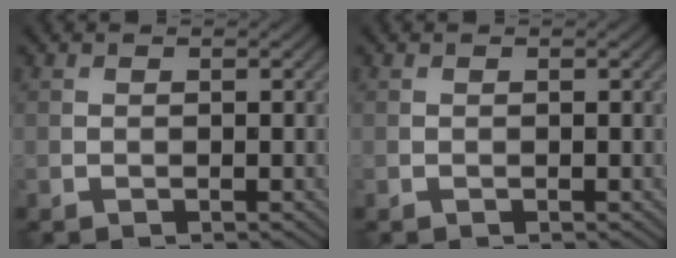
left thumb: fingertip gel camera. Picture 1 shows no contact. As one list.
[{"total": 0.0}]